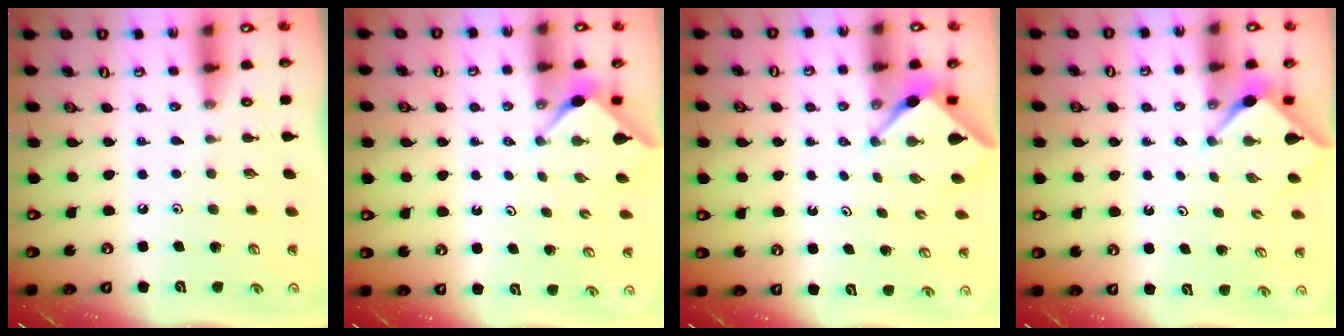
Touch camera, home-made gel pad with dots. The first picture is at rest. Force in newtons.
{"total": 2.9, "press": 2.9, "slide": 0.4}
{"total": 3.2, "press": 3.2, "slide": 0.3}
{"total": 3.0, "press": 2.9, "slide": 0.3}